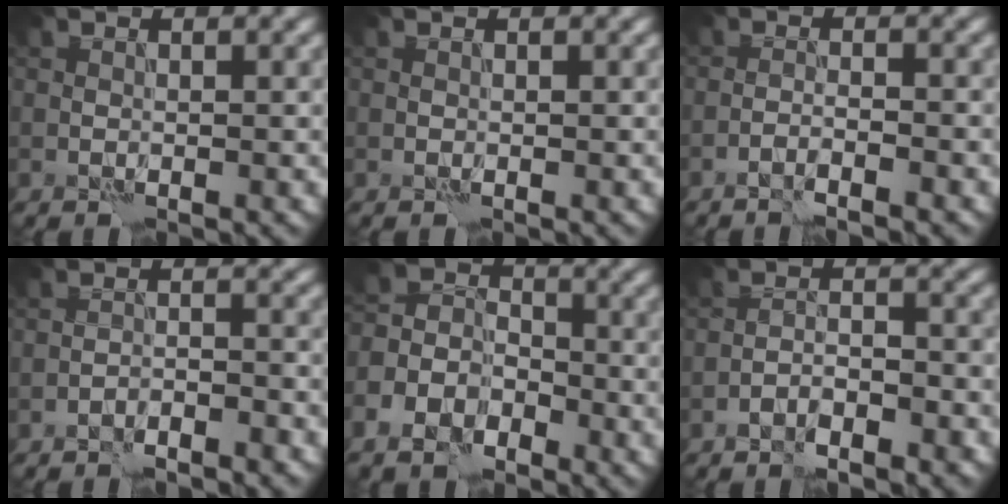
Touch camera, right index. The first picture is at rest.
{"total": 0.0}
{"total": 1.7, "force": [-1.4, -0.3, 0.9], "torque": [-0.017, 0.005, -0.030]}
{"total": 2.0, "force": [-1.9, 0.0, 0.7], "torque": [-0.005, 0.007, -0.033]}
{"total": 7.0, "force": [-4.6, 4.7, 2.6], "torque": [-0.026, -0.017, -0.078]}
{"total": 2.7, "force": [-2.1, 0.7, 1.6], "torque": [-0.022, 0.007, -0.041]}